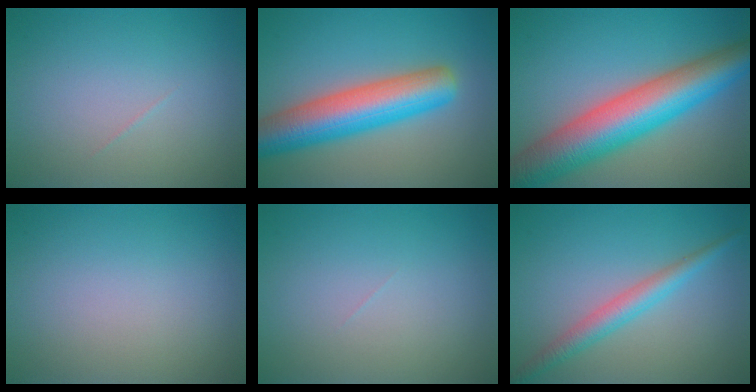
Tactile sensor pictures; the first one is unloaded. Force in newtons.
{"total": 8.6, "press": 8.6, "slide": 0.2}
{"total": 11.2, "press": 11.2, "slide": 0.4}
{"total": 0.0}
{"total": 0.0}
{"total": 2.9, "press": 2.9, "slide": 0.1}